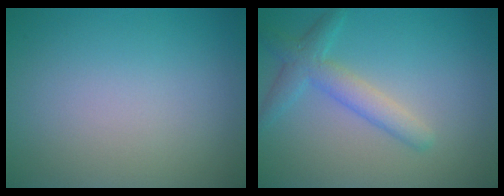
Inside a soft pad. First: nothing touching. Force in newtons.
{"total": 3.2, "press": 3.2, "slide": 0.0}